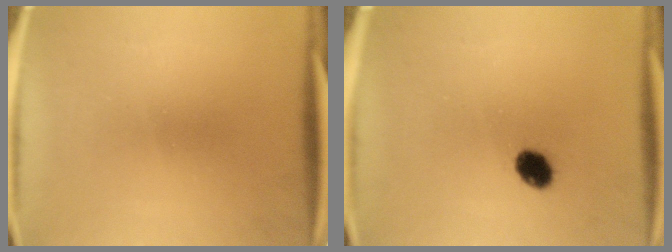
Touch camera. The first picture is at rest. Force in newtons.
{"total": 4.8}